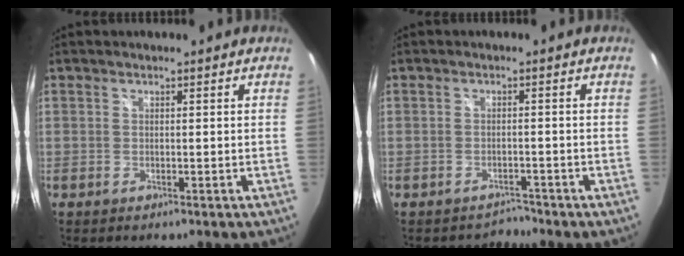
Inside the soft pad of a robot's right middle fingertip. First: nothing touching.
{"total": 1.9, "force": [-1.8, 0.4, -0.6], "torque": [0.009, 0.004, -0.028]}